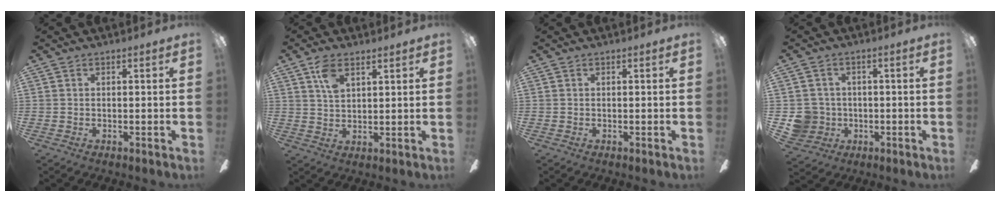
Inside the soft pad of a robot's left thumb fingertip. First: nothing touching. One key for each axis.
{"total": 5.7, "fx": 3.6, "fy": 2.6, "fz": 3.6, "tx": -0.073, "ty": -0.002, "tz": 0.064}
{"total": 0.0}
{"total": 6.6, "fx": -1.0, "fy": 6.4, "fz": 1.2, "tx": -0.047, "ty": 0.007, "tz": -0.013}